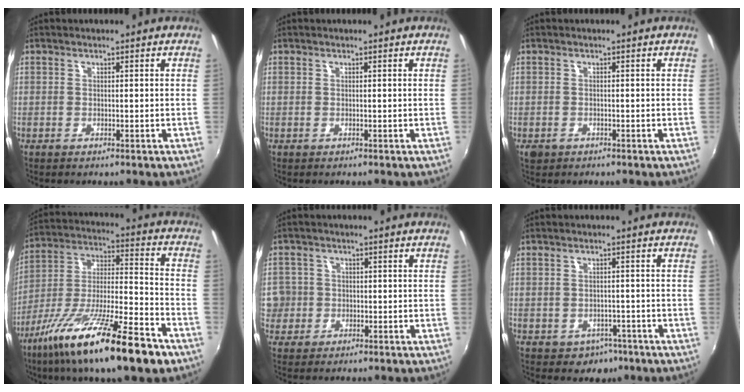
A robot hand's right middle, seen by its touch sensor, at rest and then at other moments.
{"total": 0.0}
{"total": 1.8, "force": [-1.0, 1.3, 0.8], "torque": [-0.017, -0.004, -0.016]}
{"total": 23.6, "force": [-14.3, 4.3, 18.3], "torque": [-0.323, -0.038, -0.247]}
{"total": 7.6, "force": [-1.3, 7.3, 1.7], "torque": [-0.062, 0.026, -0.016]}
{"total": 4.1, "force": [-2.1, 3.4, 1.0], "torque": [-0.030, 0.002, -0.020]}